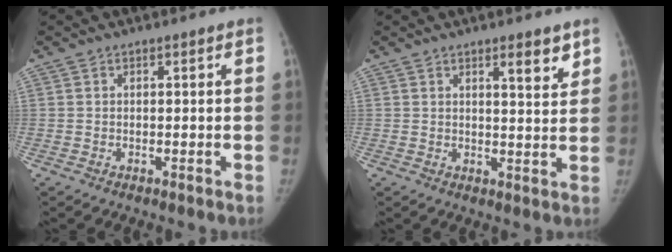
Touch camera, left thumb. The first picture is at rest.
{"total": 4.9, "force": [3.2, 1.1, 3.5], "torque": [-0.041, -0.023, 0.045]}